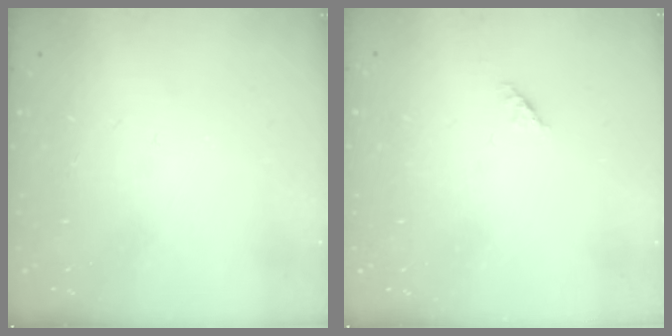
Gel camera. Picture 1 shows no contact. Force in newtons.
{"total": 1.4, "press": 1.3, "slide": 0.5}